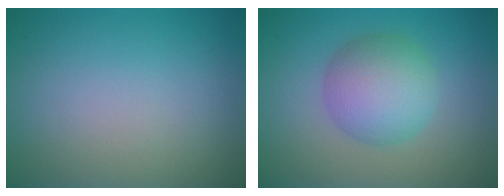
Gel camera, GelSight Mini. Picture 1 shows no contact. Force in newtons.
{"total": 5.3, "press": 5.3, "slide": 0.1}